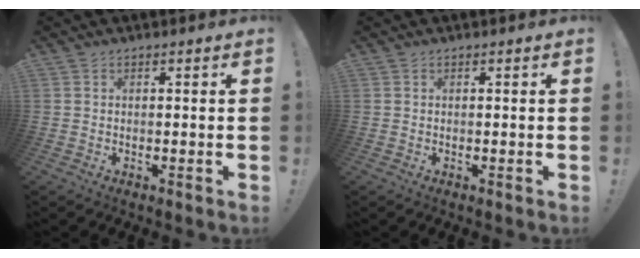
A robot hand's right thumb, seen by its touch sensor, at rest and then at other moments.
{"total": 0.0}